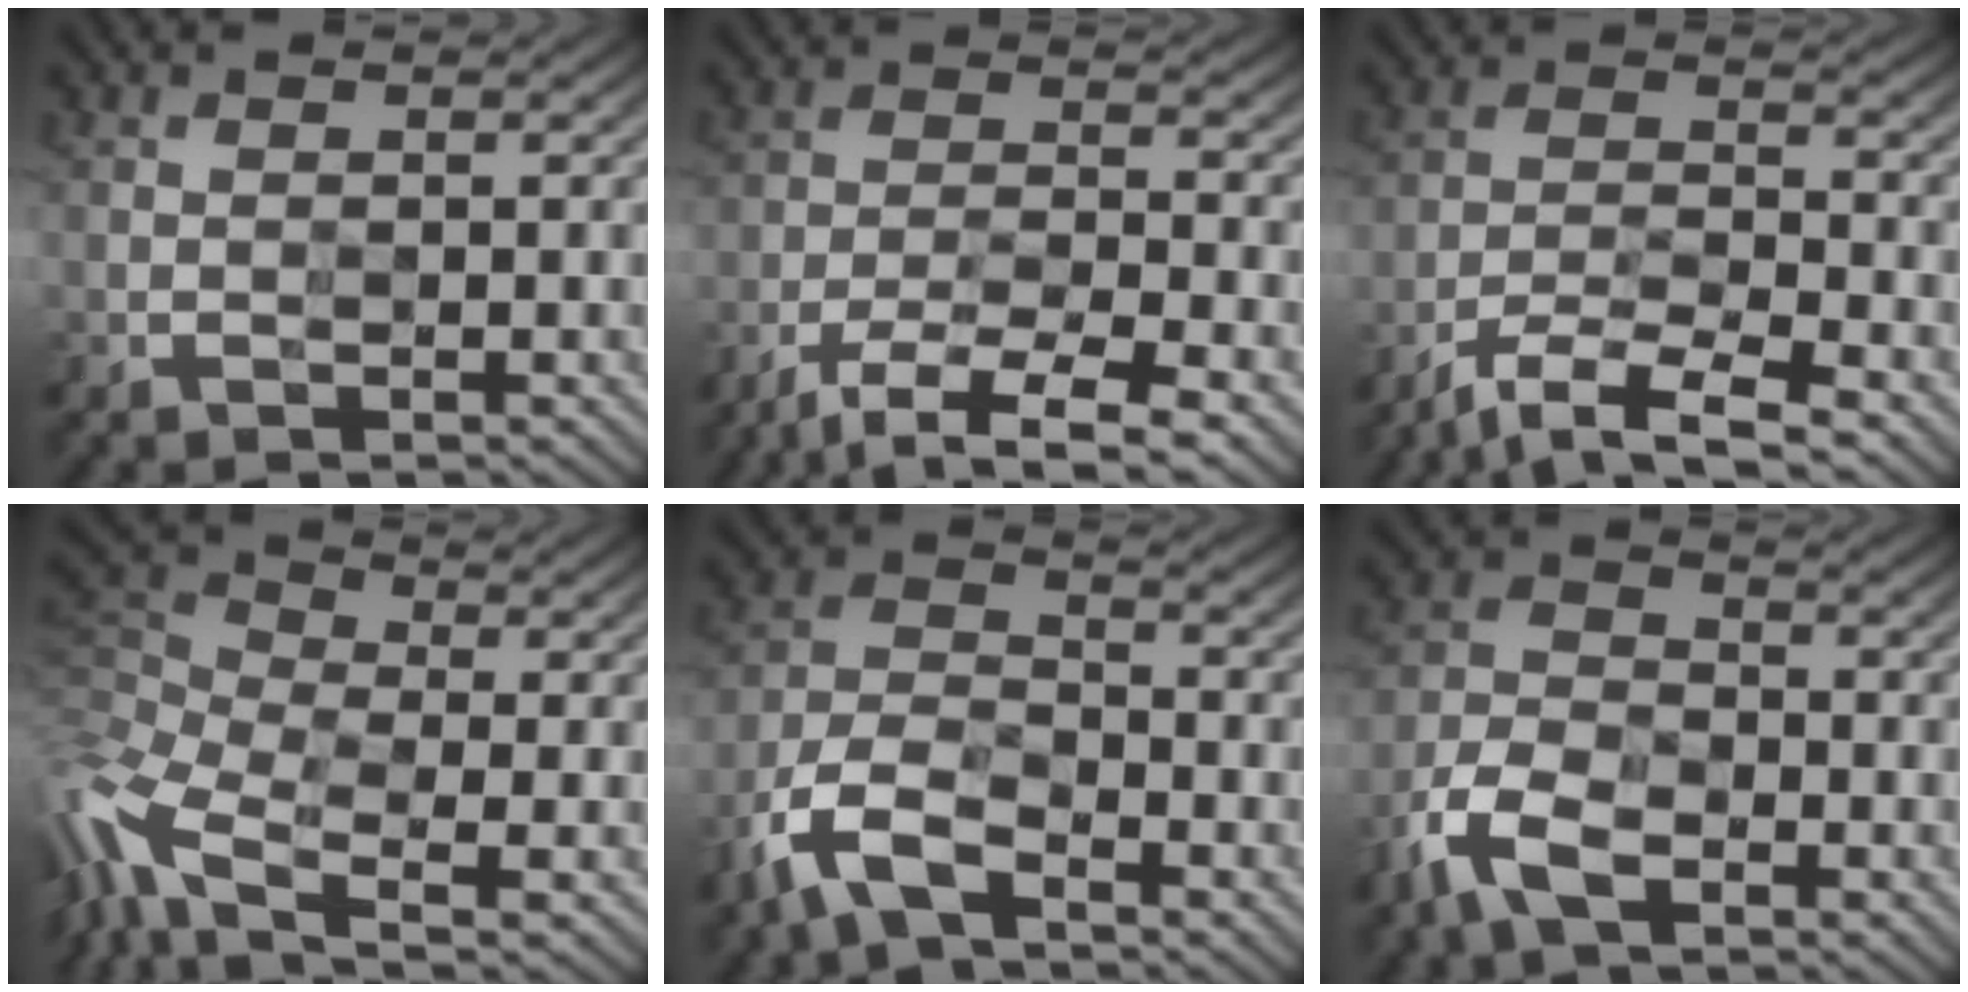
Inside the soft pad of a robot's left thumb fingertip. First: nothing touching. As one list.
[{"total": 6.8, "force": [-6.2, 0.7, 2.9], "torque": [-0.055, -0.004, -0.115]}, {"total": 6.5, "force": [-6.1, 0.5, 2.4], "torque": [-0.046, -0.005, -0.119]}, {"total": 11.2, "force": [-4.9, 6.1, 8.0], "torque": [-0.228, 0.004, -0.095]}, {"total": 8.7, "force": [-6.5, 3.3, 4.7], "torque": [-0.099, -0.009, -0.142]}, {"total": 7.7, "force": [-5.5, 3.6, 4.1], "torque": [-0.090, -0.008, -0.115]}]